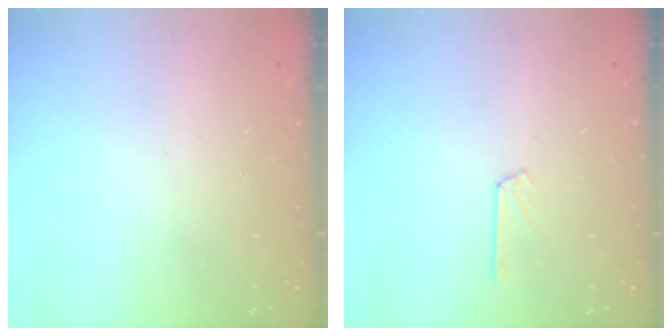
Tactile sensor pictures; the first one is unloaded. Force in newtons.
{"total": 2.5, "press": 2.4, "slide": 0.3}